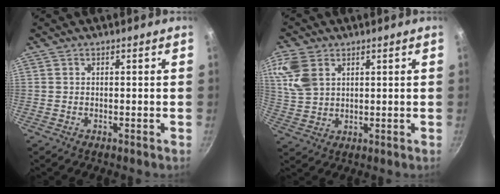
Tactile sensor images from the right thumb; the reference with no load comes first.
{"total": 8.8, "force": [3.6, 6.0, 5.4], "torque": [-0.107, -0.006, 0.077]}